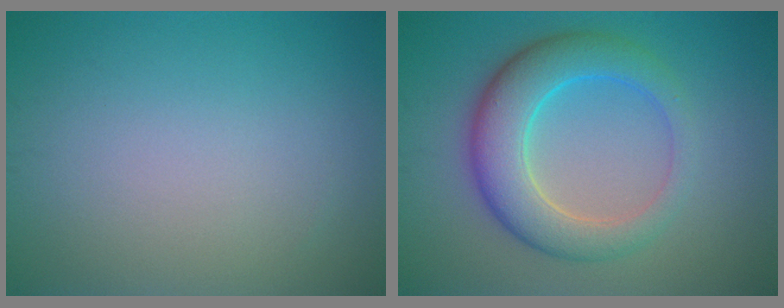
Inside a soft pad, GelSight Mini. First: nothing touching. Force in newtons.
{"total": 6.6, "press": 6.6, "slide": 0.3}